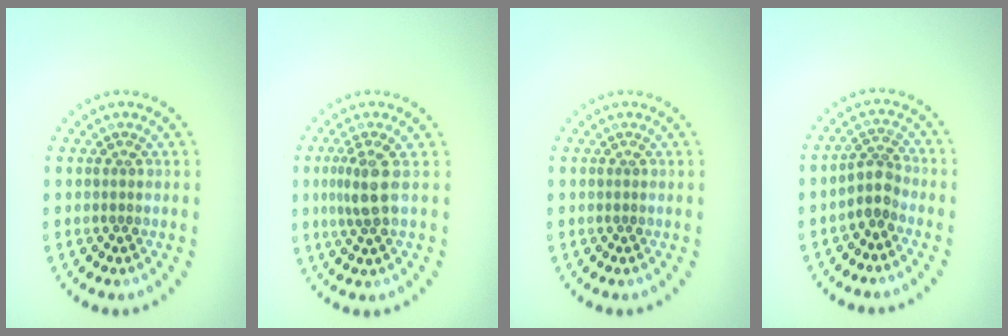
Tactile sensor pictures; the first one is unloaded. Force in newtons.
{"total": 2.8, "press": 2.2, "slide": 1.7}
{"total": 0.0}
{"total": 2.2, "press": 1.8, "slide": 1.3}